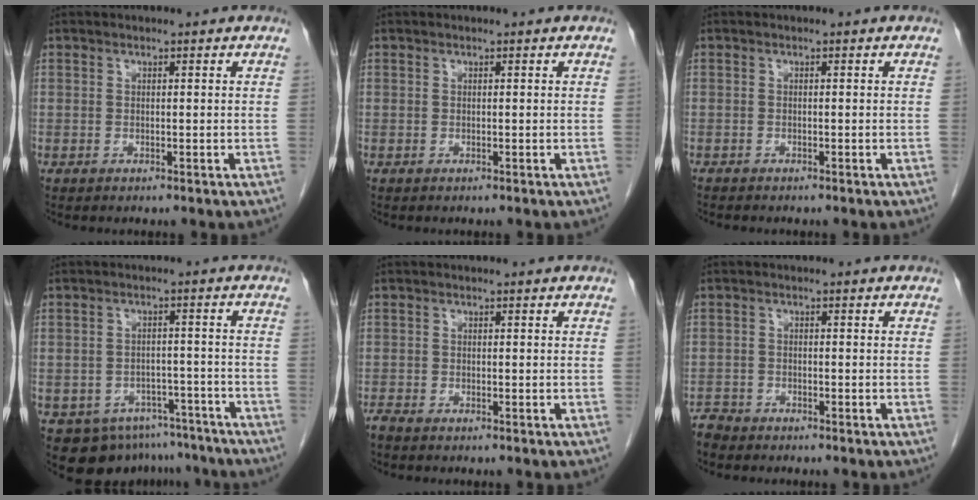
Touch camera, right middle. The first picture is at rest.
{"total": 0.0}
{"total": 1.0, "force": [-0.9, 0.1, 0.4], "torque": [-0.010, -0.004, -0.013]}
{"total": 9.8, "force": [-7.5, 6.0, 2.1], "torque": [-0.023, 0.017, -0.094]}
{"total": 0.9, "force": [-0.9, 0.0, 0.3], "torque": [-0.014, -0.005, -0.019]}
{"total": 2.1, "force": [-2.0, 0.4, -0.1], "torque": [0.002, -0.006, -0.039]}